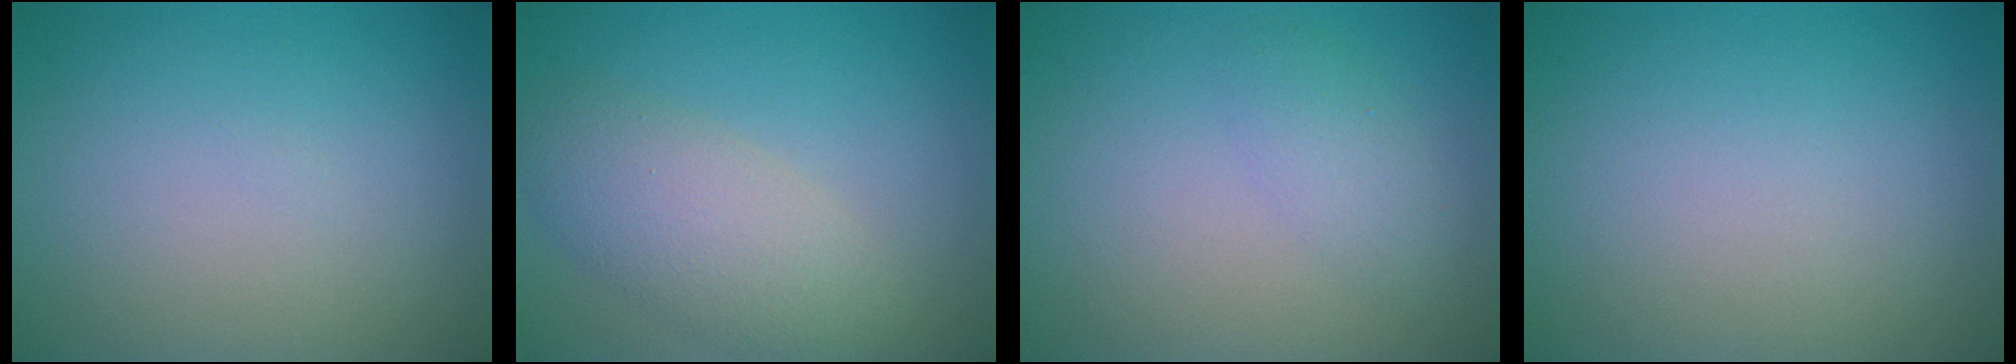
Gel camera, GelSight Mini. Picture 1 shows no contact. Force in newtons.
{"total": 4.9, "press": 4.9, "slide": 0.4}
{"total": 1.9, "press": 1.9, "slide": 0.1}
{"total": 0.0}